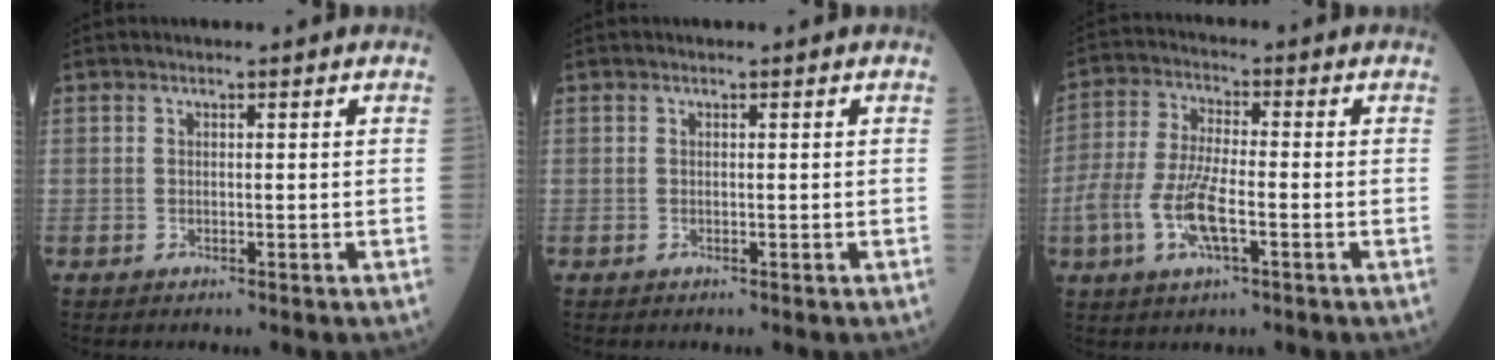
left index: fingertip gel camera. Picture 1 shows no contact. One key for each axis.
{"total": 0.0}
{"total": 8.9, "fx": -3.1, "fy": 2.7, "fz": 7.9, "tx": -0.176, "ty": -0.006, "tz": -0.060}